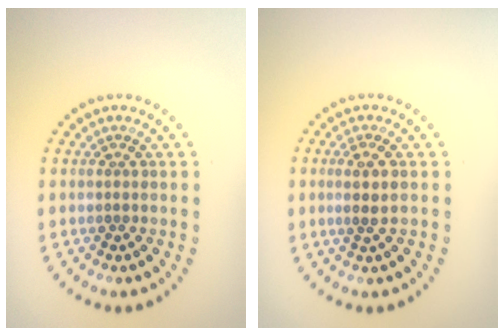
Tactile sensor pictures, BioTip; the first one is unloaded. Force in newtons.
{"total": 1.4, "press": 1.2, "slide": 0.7}